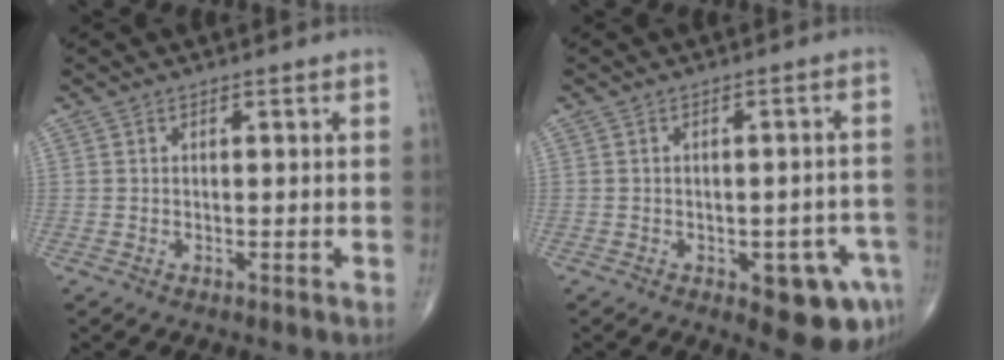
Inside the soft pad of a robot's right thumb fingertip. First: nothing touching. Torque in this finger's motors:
{"motor_torque": [1.37, 1.05, 0.60, -0.64, 0.16]}